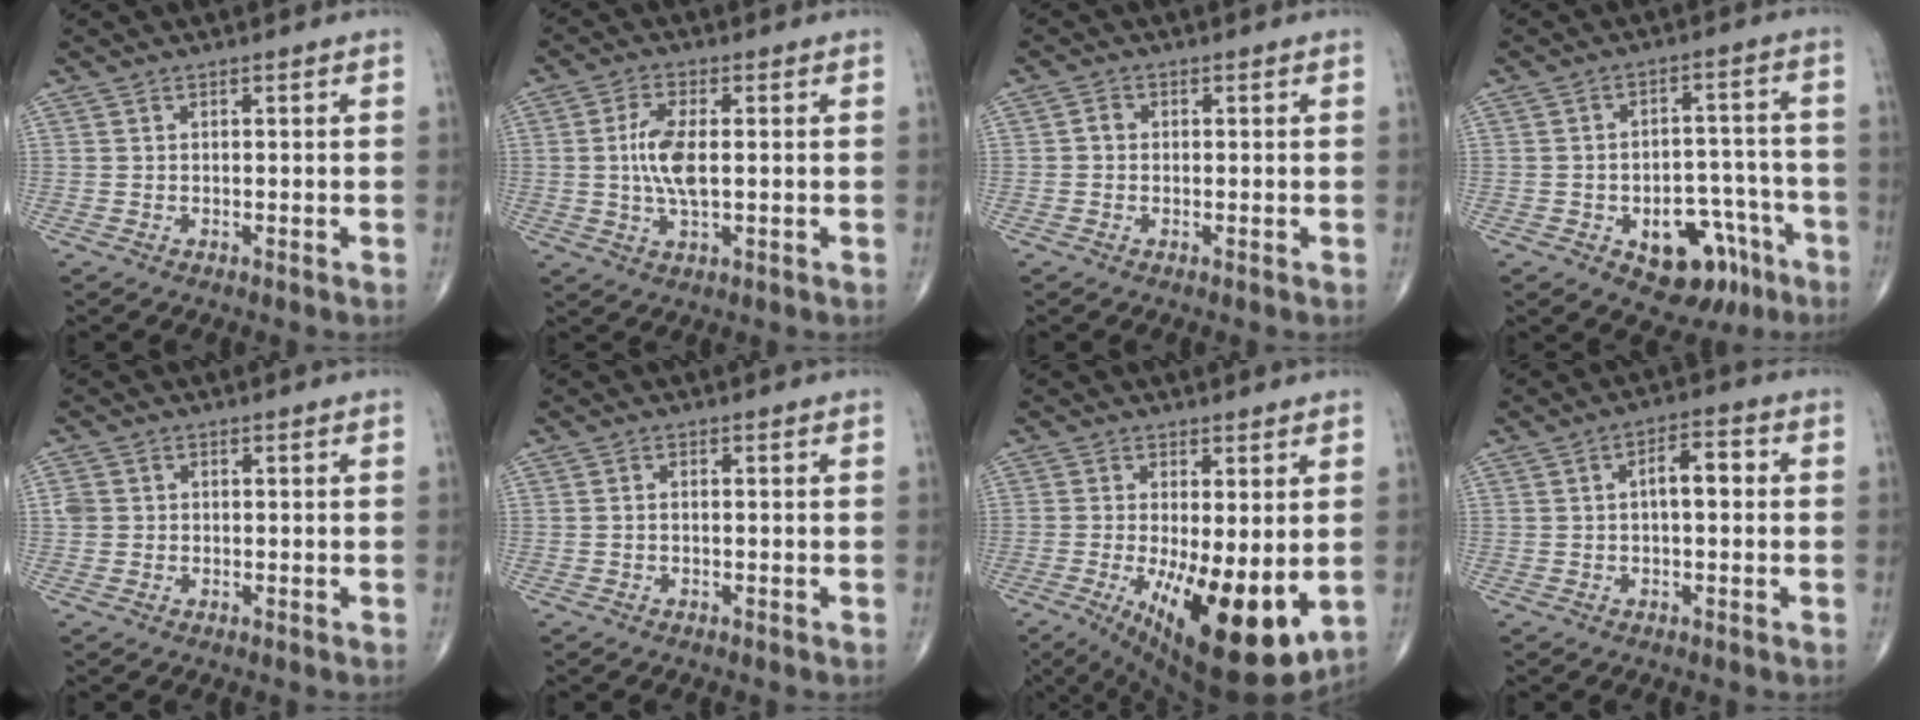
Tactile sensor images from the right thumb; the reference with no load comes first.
{"total": 7.2, "force": [0.2, 2.9, 6.6], "torque": [-0.141, -0.003, 0.001]}
{"total": 1.4, "force": [-0.1, 1.2, 0.7], "torque": [-0.005, 0.003, -0.004]}
{"total": 12.8, "force": [-6.3, 7.7, 8.0], "torque": [-0.068, 0.052, -0.077]}
{"total": 2.3, "force": [0.0, 2.0, 1.0], "torque": [-0.017, 0.008, 0.001]}
{"total": 0.6, "force": [-0.2, 0.2, 0.5], "torque": [-0.009, 0.001, -0.005]}
{"total": 17.0, "force": [-3.3, 5.9, 15.6], "torque": [-0.228, -0.033, -0.027]}
{"total": 5.4, "force": [0.4, 2.4, 4.8], "torque": [-0.069, 0.018, -0.003]}